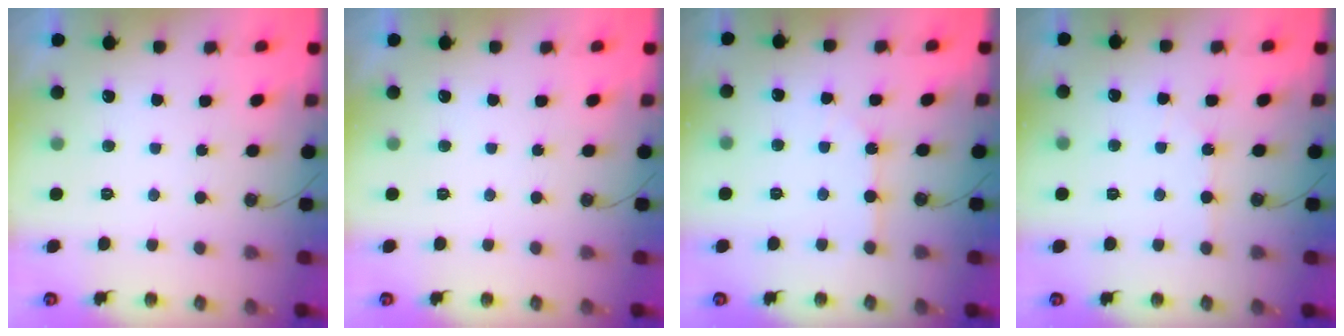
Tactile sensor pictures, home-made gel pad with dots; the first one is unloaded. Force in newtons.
{"total": 0.0}
{"total": 3.6, "press": 3.5, "slide": 0.6}
{"total": 3.6, "press": 3.6, "slide": 0.6}